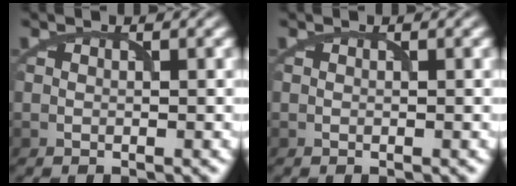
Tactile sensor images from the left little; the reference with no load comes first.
{"total": 0.0}